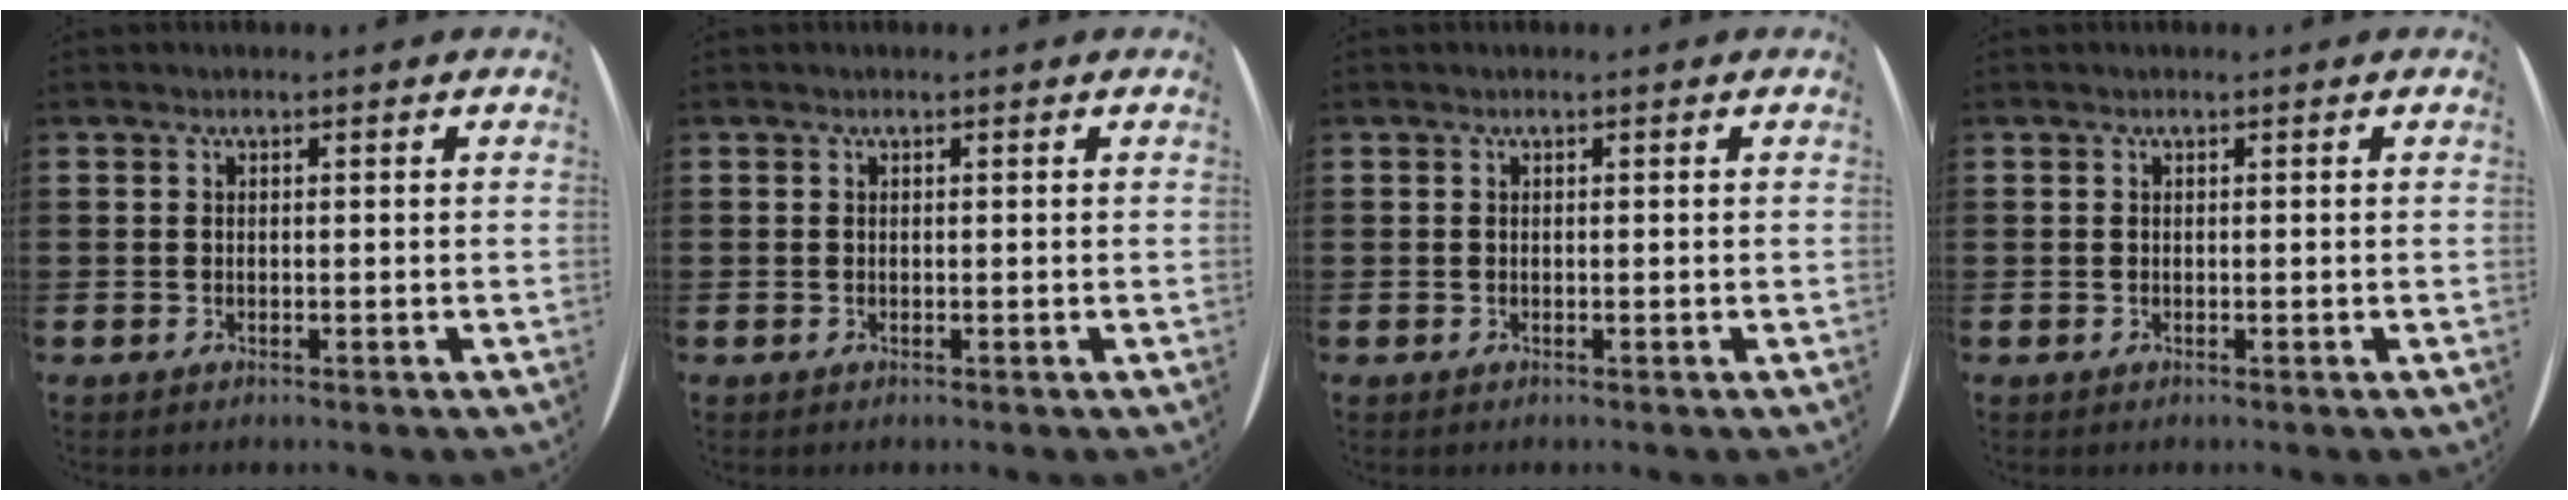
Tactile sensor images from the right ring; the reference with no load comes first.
{"total": 0.0}
{"total": 0.0}
{"total": 0.0}